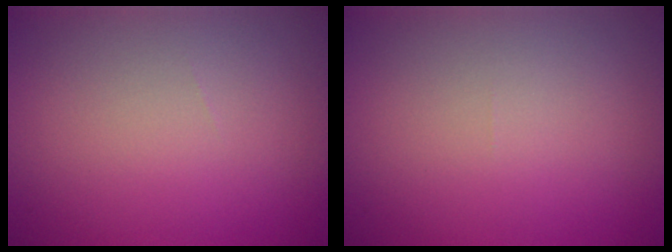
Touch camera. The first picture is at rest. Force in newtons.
{"total": 0.0}